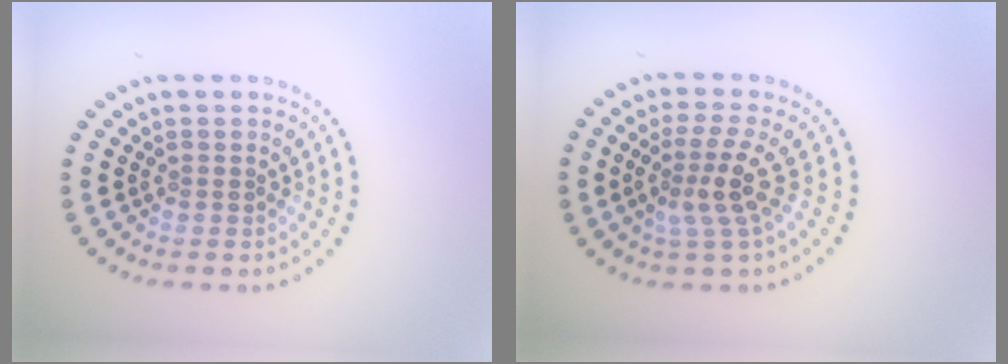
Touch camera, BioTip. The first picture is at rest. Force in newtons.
{"total": 3.2, "press": 2.3, "slide": 2.2}